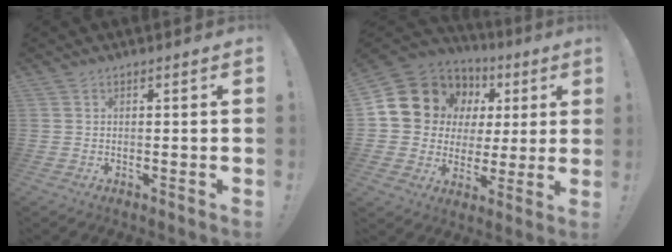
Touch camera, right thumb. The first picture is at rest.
{"total": 13.1, "force": [6.7, 10.5, 3.9], "torque": [-0.064, -0.044, 0.144]}